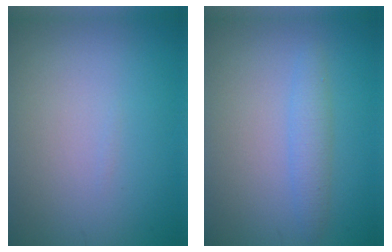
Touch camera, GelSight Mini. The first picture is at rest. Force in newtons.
{"total": 1.9, "press": 1.9, "slide": 0.1}